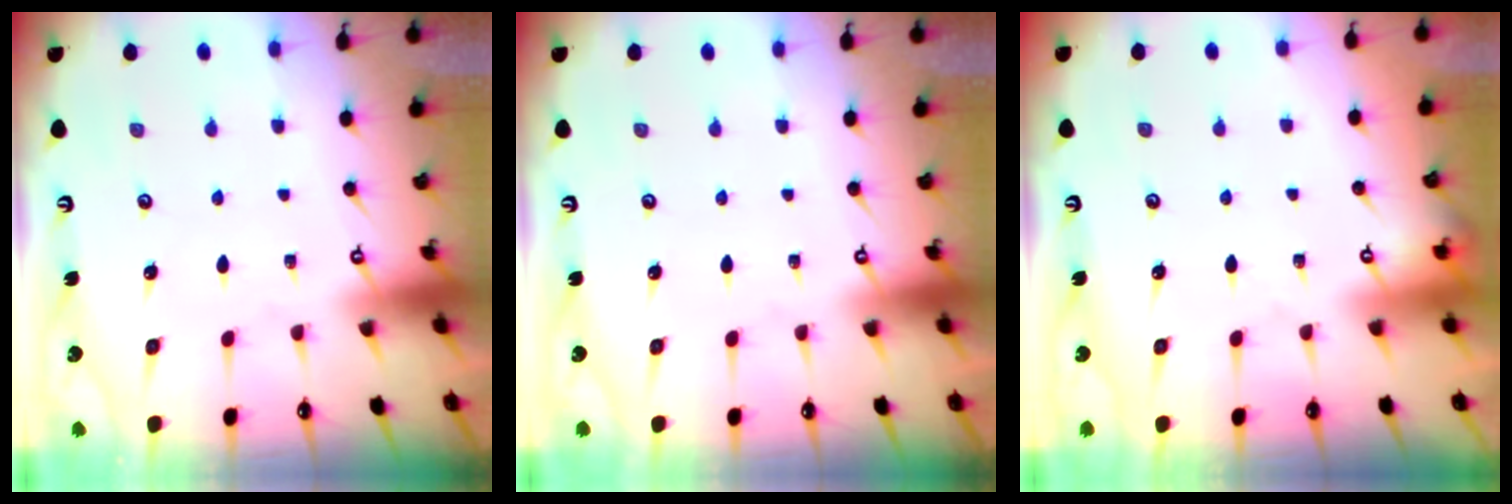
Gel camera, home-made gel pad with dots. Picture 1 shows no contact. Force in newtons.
{"total": 0.0}
{"total": 0.0}